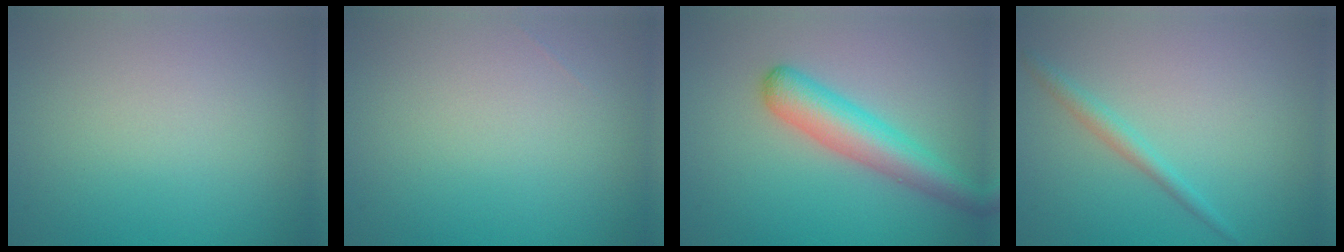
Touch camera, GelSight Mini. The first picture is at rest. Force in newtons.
{"total": 0.0}
{"total": 4.8, "press": 4.8, "slide": 0.2}
{"total": 1.6, "press": 1.6, "slide": 0.1}